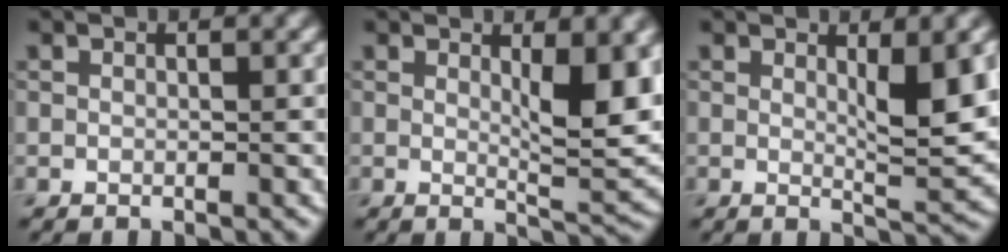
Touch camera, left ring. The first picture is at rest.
{"total": 5.7, "force": [1.2, 1.4, 5.4], "torque": [-0.078, -0.010, 0.023]}
{"total": 4.8, "force": [1.0, 1.0, 4.6], "torque": [-0.068, -0.005, 0.018]}